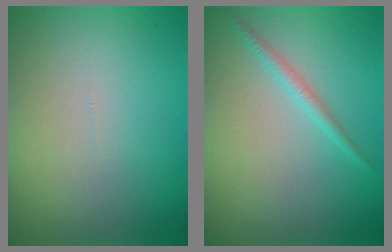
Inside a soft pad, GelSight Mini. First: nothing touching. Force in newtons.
{"total": 1.3, "press": 1.3, "slide": 0.1}